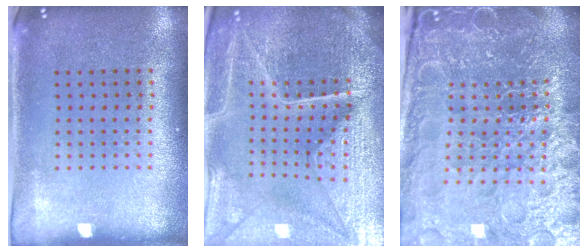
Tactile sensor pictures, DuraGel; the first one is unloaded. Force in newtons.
{"total": 6.0, "press": 5.4, "slide": 2.5}
{"total": 6.5, "press": 5.7, "slide": 3.1}